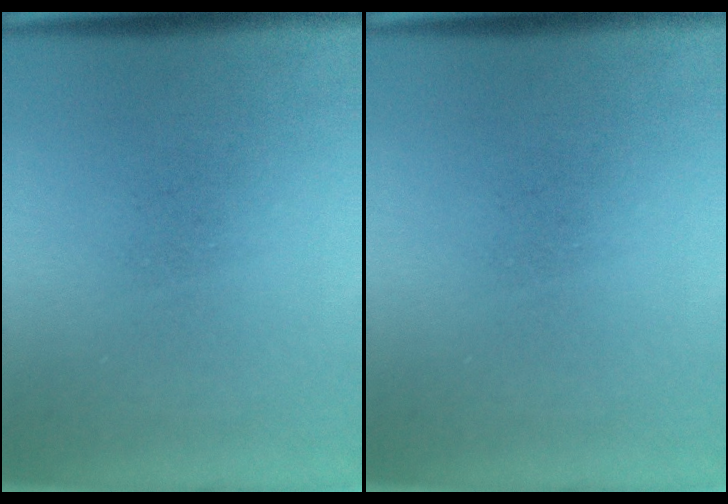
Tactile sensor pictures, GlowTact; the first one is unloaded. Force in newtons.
{"total": 0.0}